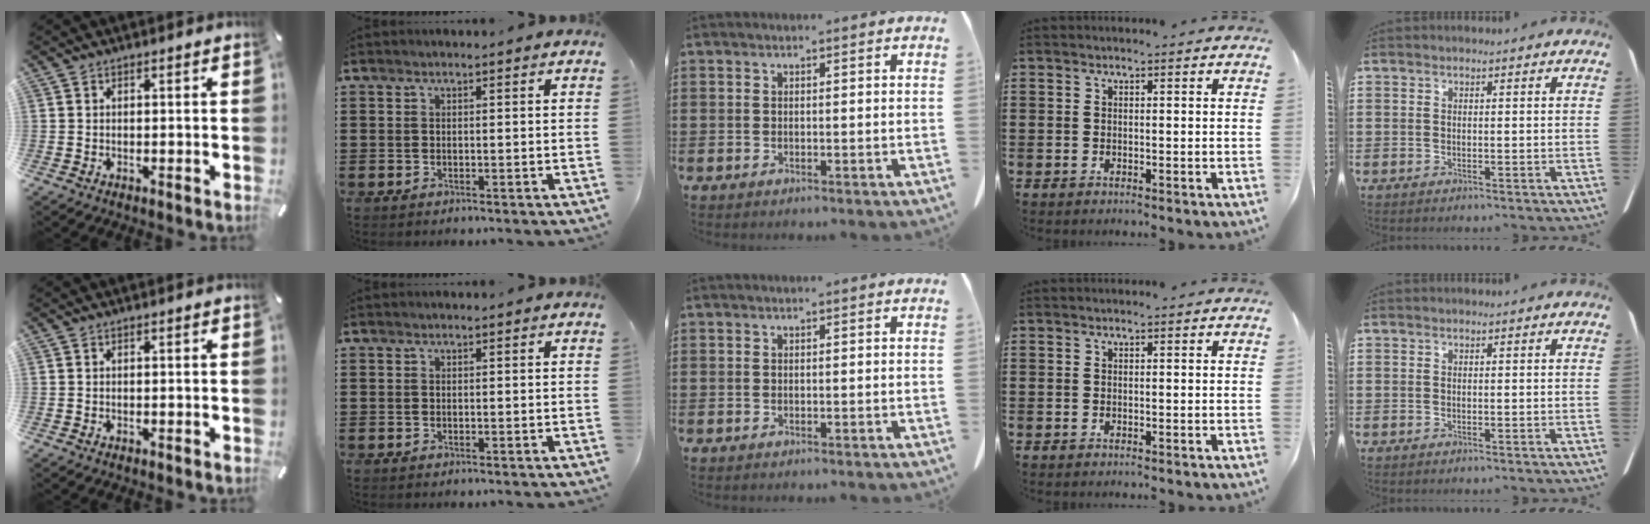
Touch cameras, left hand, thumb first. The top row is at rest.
{}